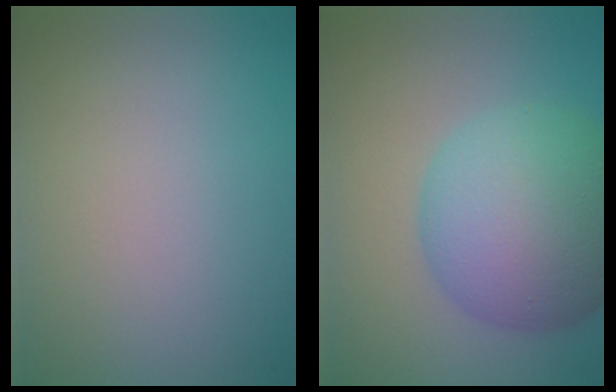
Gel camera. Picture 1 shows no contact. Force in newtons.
{"total": 10.5, "press": 10.5, "slide": 0.2}